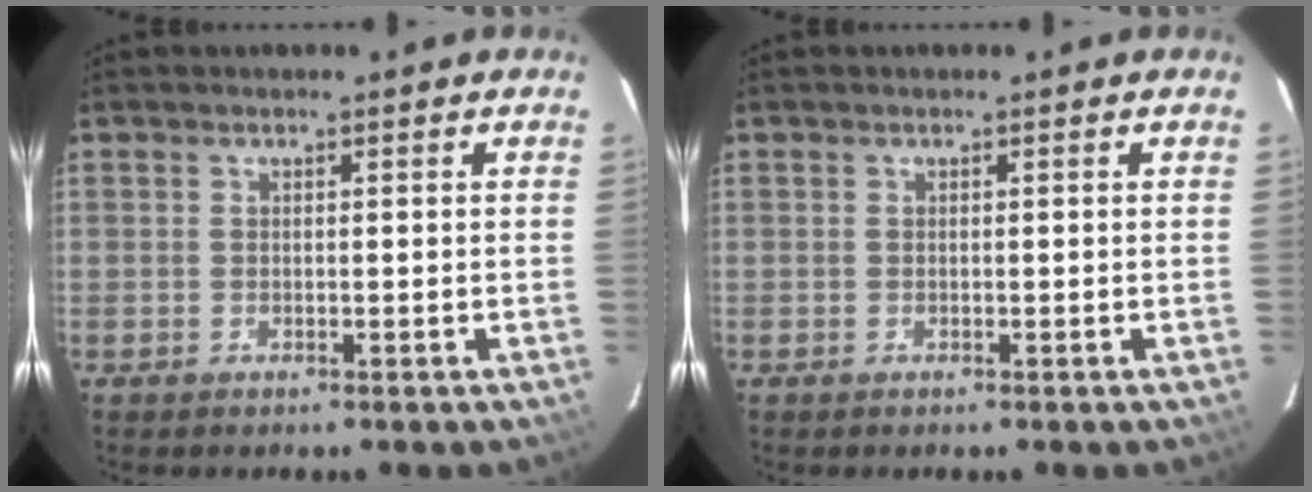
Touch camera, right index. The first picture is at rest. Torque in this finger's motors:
{"motor_torque": [0.00, 0.00, 0.03, 0.00]}